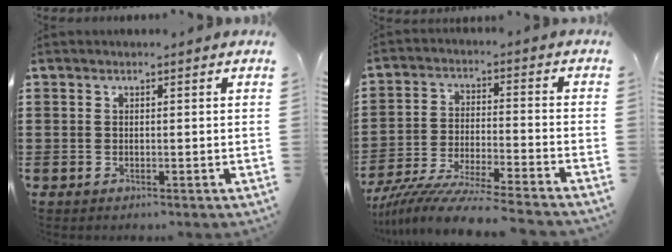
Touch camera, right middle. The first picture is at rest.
{"total": 8.7, "force": [-8.1, -0.4, 3.0], "torque": [-0.060, -0.004, -0.160]}